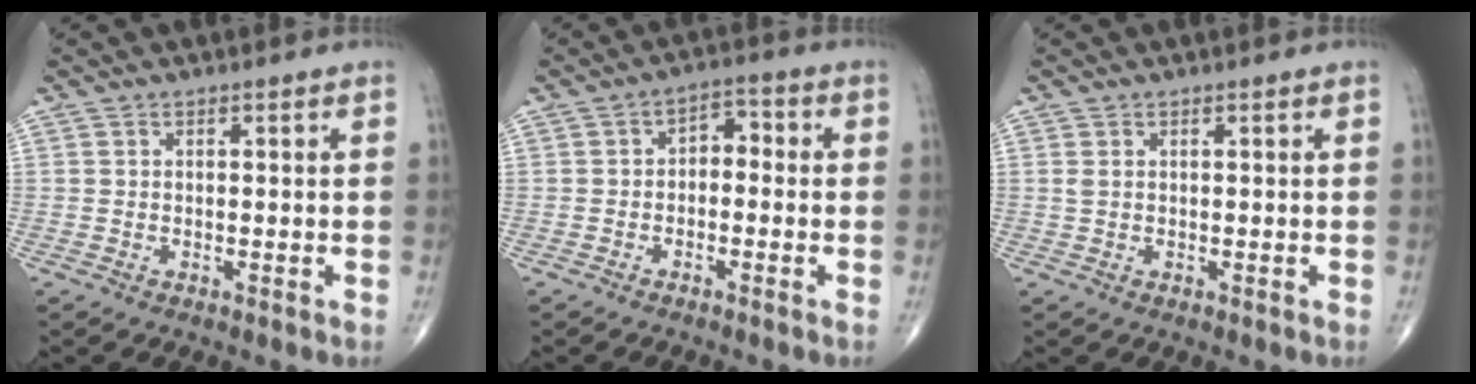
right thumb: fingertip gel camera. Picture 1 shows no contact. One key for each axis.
{"total": 4.0, "fx": -0.5, "fy": 2.6, "fz": 3.0, "tx": -0.025, "ty": 0.024, "tz": -0.022}
{"total": 0.7, "fx": 0.3, "fy": 0.4, "fz": 0.6, "tx": -0.014, "ty": 0.005, "tz": 0.008}